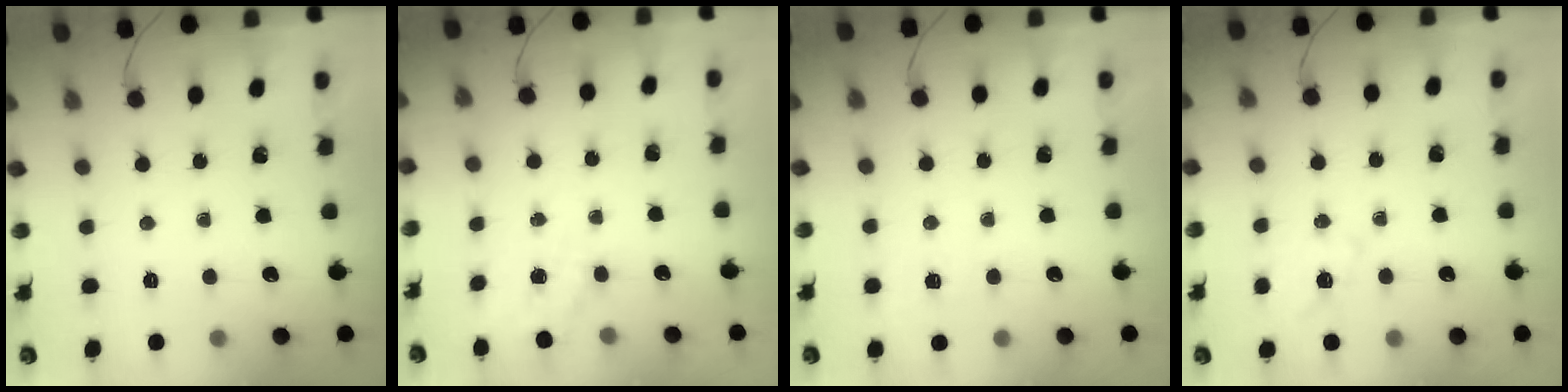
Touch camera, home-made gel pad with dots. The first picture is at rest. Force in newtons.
{"total": 4.7, "press": 4.5, "slide": 1.3}
{"total": 3.9, "press": 3.5, "slide": 1.7}
{"total": 2.4, "press": 1.9, "slide": 1.5}